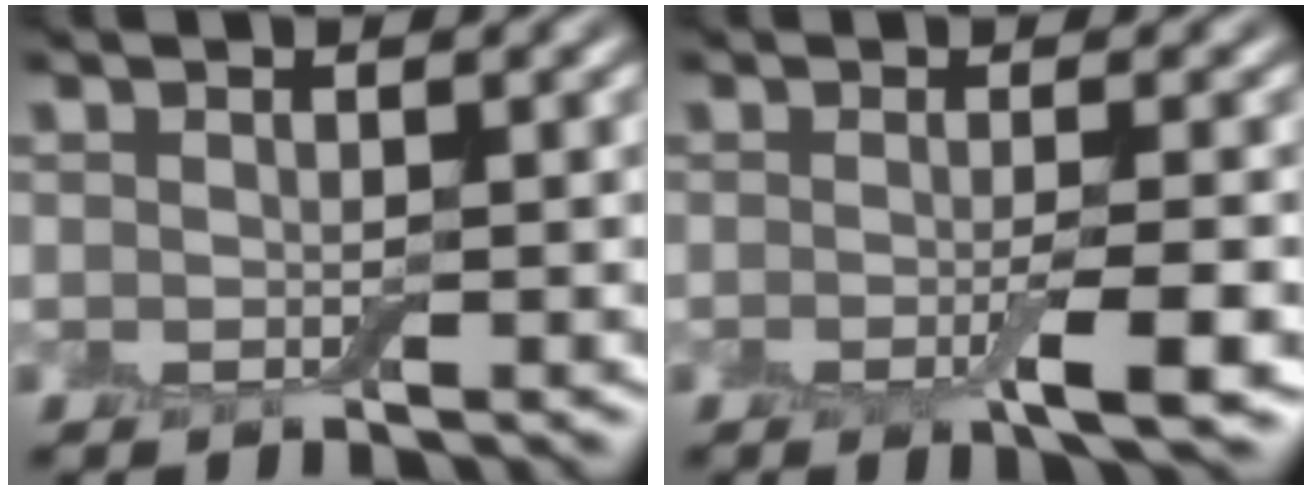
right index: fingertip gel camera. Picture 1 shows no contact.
{"total": 3.8, "force": [-1.0, 0.7, 3.6], "torque": [-0.055, -0.006, -0.018]}